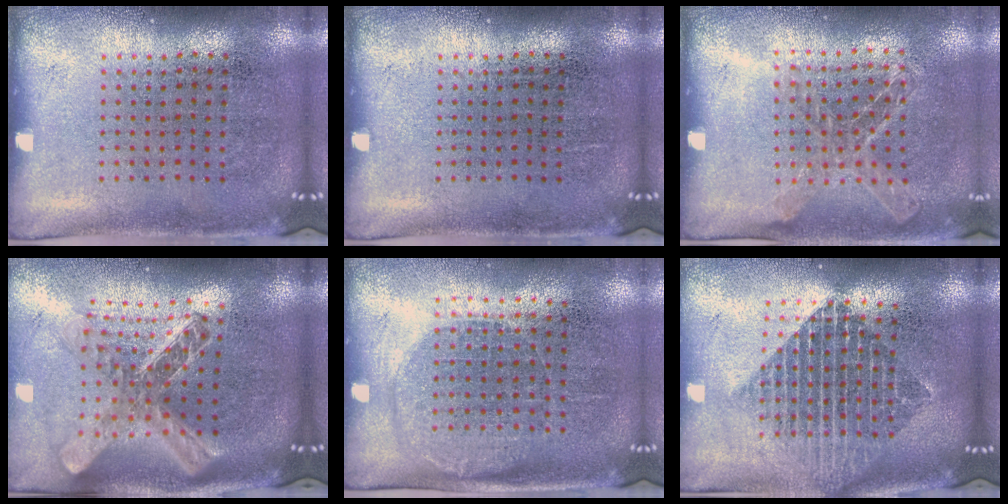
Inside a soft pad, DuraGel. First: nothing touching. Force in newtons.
{"total": 0.0}
{"total": 1.2, "press": 1.1, "slide": 0.2}
{"total": 2.6, "press": 1.9, "slide": 1.7}
{"total": 1.3, "press": 1.1, "slide": 0.6}
{"total": 2.0, "press": 1.6, "slide": 1.2}